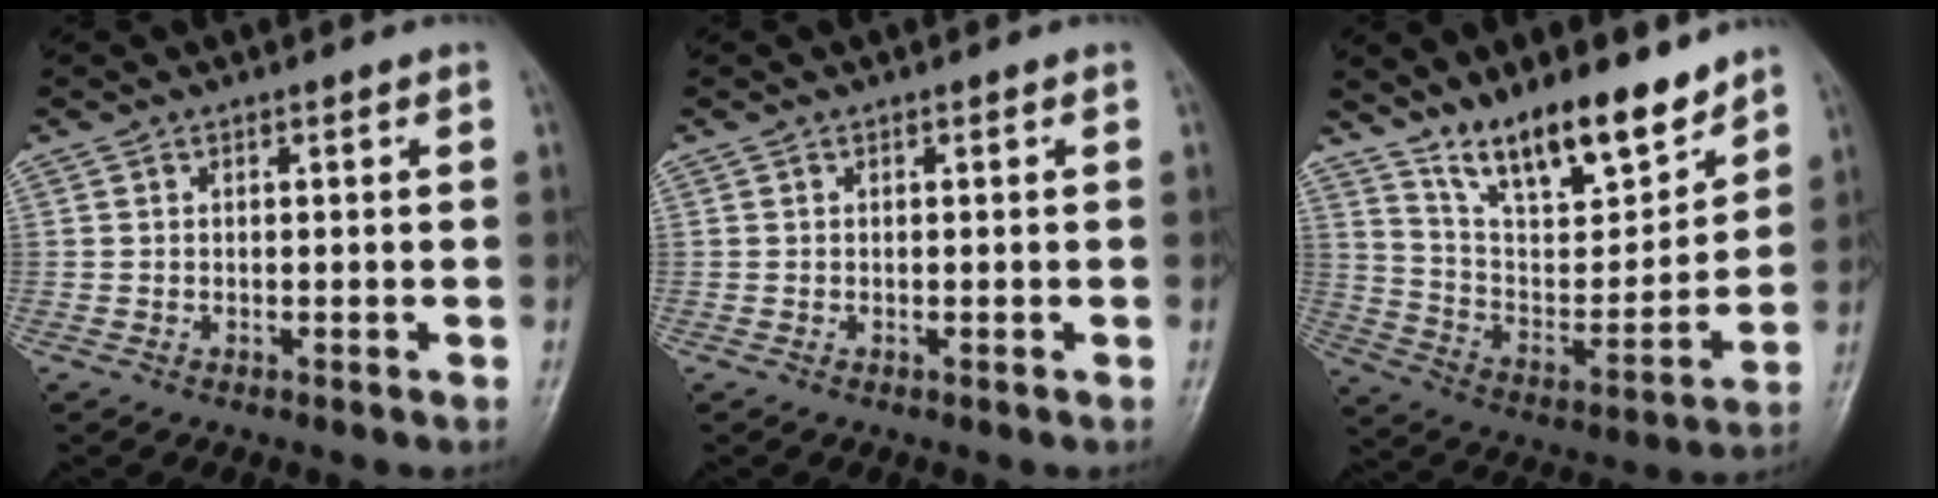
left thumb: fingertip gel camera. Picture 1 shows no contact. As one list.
[{"total": 0.0}, {"total": 17.5, "force": [13.4, 5.7, 9.7], "torque": [-0.115, -0.084, 0.239]}]